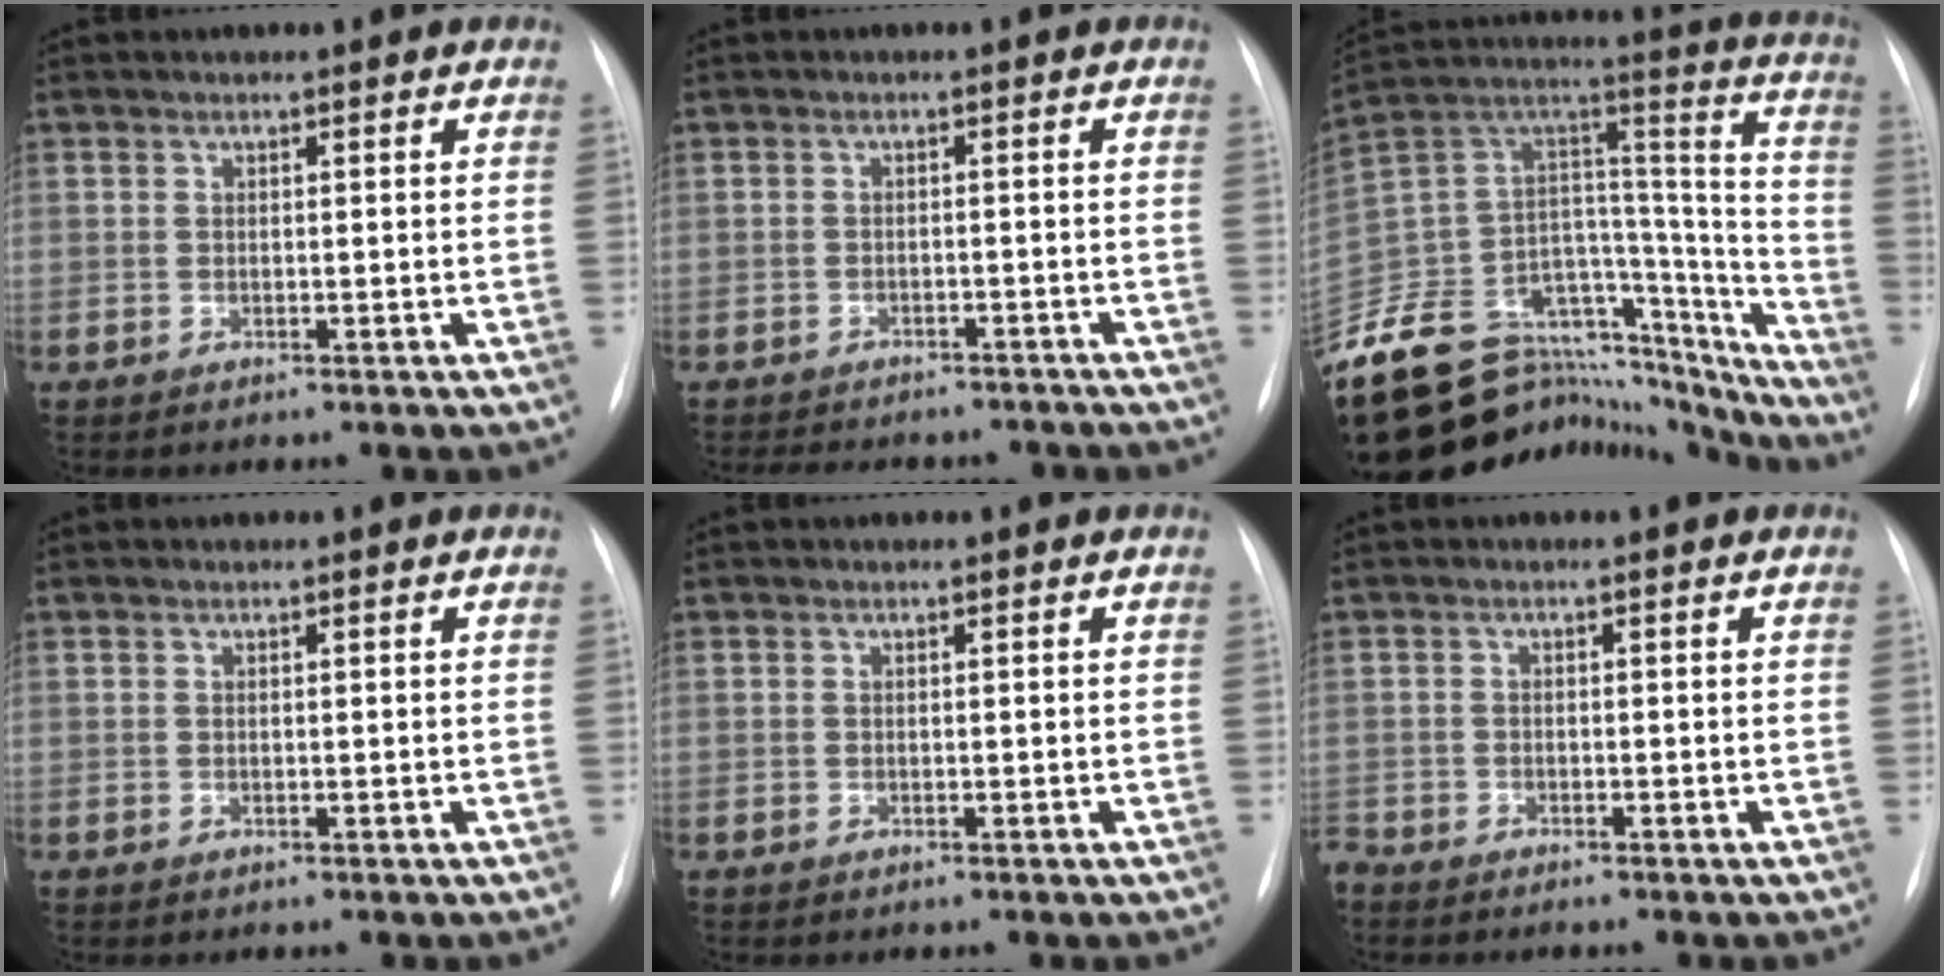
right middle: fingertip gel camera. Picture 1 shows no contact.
{"total": 9.5, "force": [-8.3, 3.6, 2.9], "torque": [-0.049, 0.008, -0.096]}
{"total": 37.6, "force": [-31.9, 13.3, 14.7], "torque": [-0.231, 0.023, -0.460]}
{"total": 0.0}
{"total": 0.0}
{"total": 2.6, "force": [-2.5, 0.7, 0.4], "torque": [-0.007, -0.006, -0.044]}